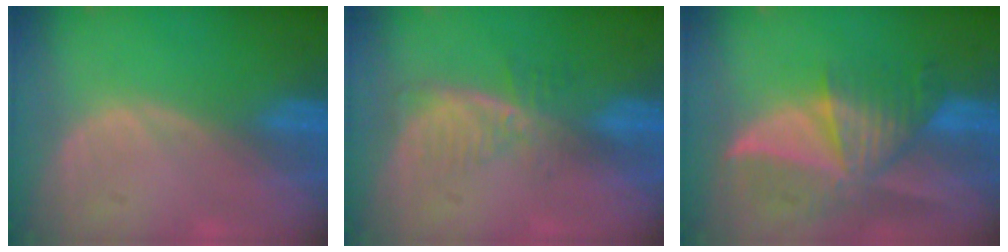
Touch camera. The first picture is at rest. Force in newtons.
{"total": 5.7, "press": 4.9, "slide": 2.9}
{"total": 9.5, "press": 8.5, "slide": 4.3}